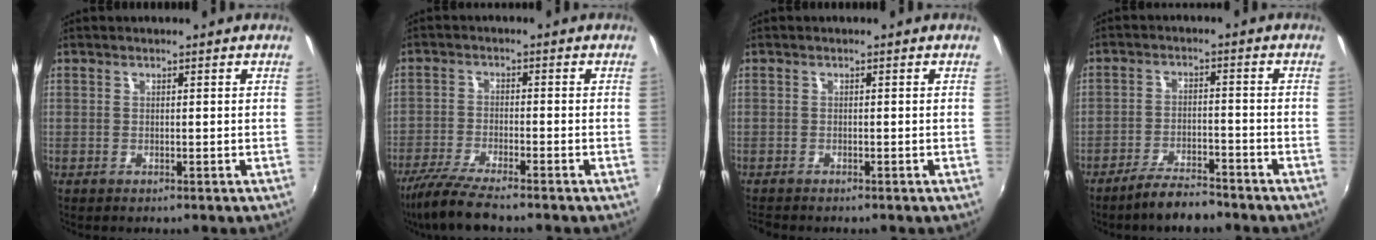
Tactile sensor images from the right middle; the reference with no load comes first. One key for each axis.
{"total": 8.6, "fx": -7.4, "fy": 0.5, "fz": 4.5, "tx": -0.108, "ty": -0.027, "tz": -0.134}
{"total": 2.2, "fx": -2.0, "fy": 0.4, "fz": 0.8, "tx": -0.021, "ty": -0.015, "tz": -0.038}
{"total": 6.5, "fx": -5.6, "fy": 1.4, "fz": 3.0, "tx": -0.073, "ty": 0.001, "tz": -0.093}